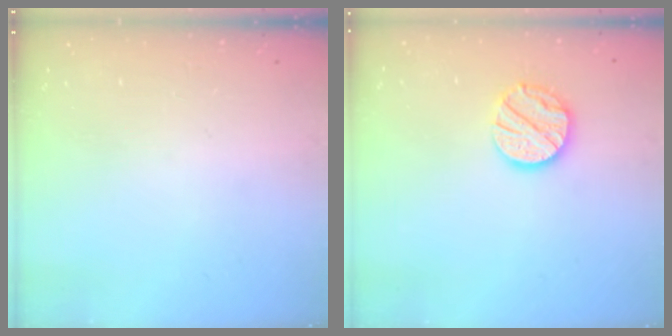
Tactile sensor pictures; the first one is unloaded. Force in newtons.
{"total": 10.9, "press": 10.9, "slide": 0.4}